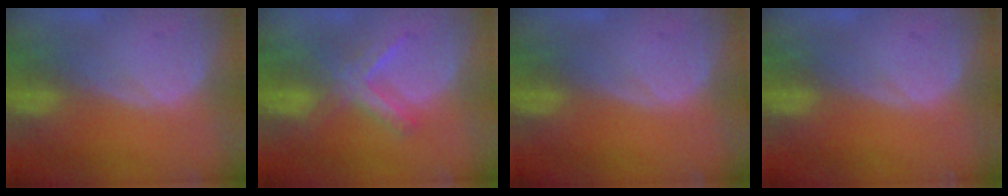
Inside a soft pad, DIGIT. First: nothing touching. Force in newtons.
{"total": 5.5, "press": 5.4, "slide": 1.1}
{"total": 0.0}
{"total": 0.0}